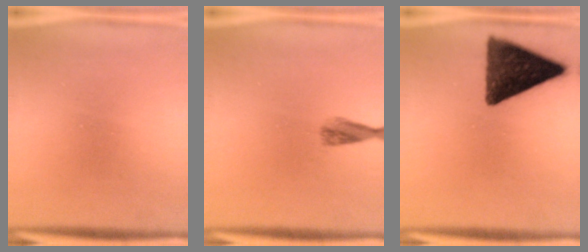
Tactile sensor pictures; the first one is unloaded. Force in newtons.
{"total": 1.8}
{"total": 13.8}